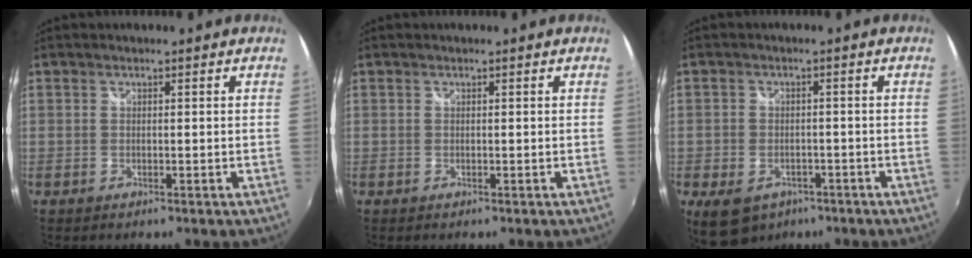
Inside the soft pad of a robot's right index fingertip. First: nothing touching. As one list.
[{"total": 0.0}, {"total": 9.3, "force": [-5.5, 6.3, 4.2], "torque": [-0.102, -0.012, -0.075]}]